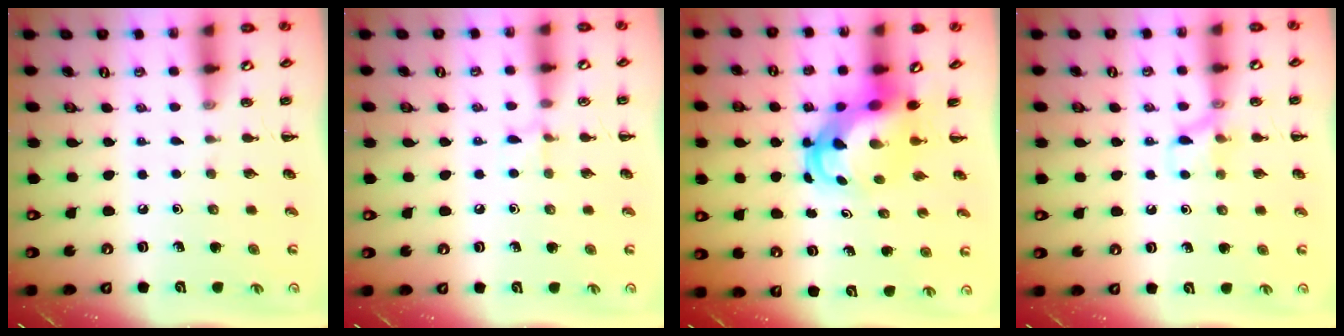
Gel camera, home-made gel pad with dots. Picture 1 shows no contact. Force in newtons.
{"total": 4.8, "press": 4.6, "slide": 1.6}
{"total": 5.9, "press": 5.6, "slide": 1.7}
{"total": 8.0, "press": 7.9, "slide": 1.1}